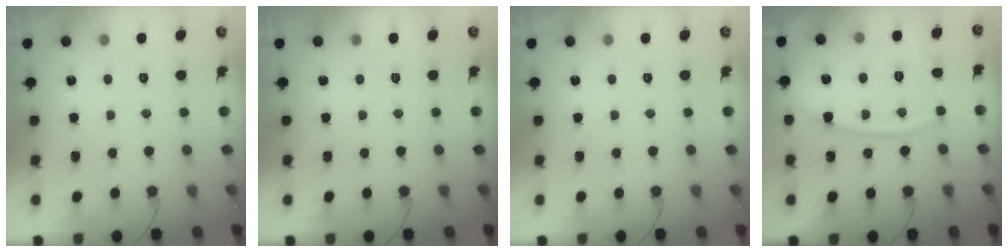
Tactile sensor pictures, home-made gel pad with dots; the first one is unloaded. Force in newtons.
{"total": 0.0}
{"total": 0.0}
{"total": 10.1, "press": 10.1, "slide": 0.9}